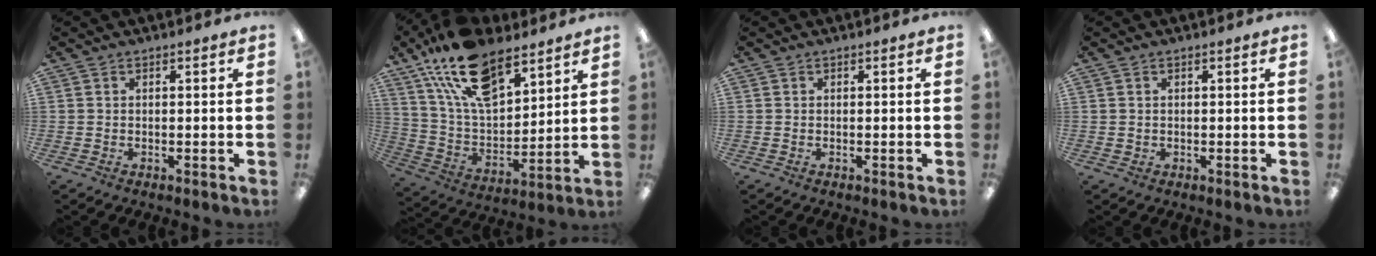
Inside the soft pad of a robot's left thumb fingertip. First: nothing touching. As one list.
[{"total": 20.5, "force": [13.7, 9.9, 11.6], "torque": [-0.218, -0.062, 0.248]}, {"total": 0.0}, {"total": 0.7, "force": [0.4, 0.6, 0.1], "torque": [-0.003, 0.005, 0.006]}]